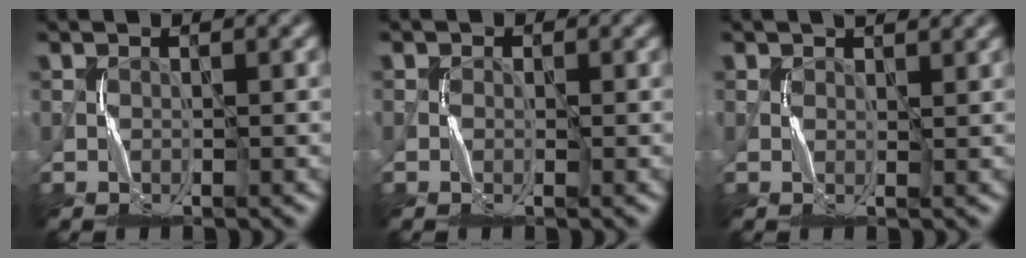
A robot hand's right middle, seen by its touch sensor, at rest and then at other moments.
{"total": 1.0, "force": [0.1, 0.9, 0.4], "torque": [-0.002, -0.001, -0.003]}
{"total": 1.8, "force": [1.4, 0.6, 1.0], "torque": [-0.013, -0.002, 0.021]}